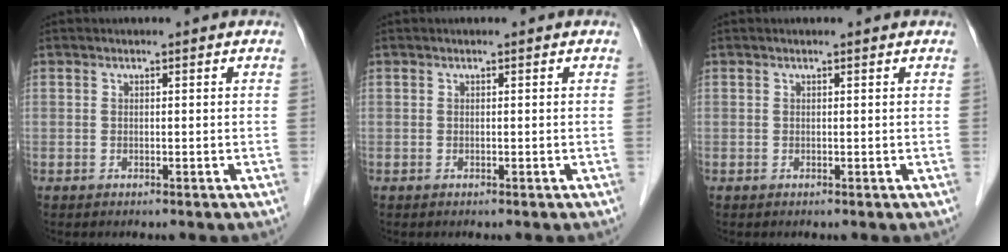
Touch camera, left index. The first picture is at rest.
{"total": 0.0}
{"total": 0.9, "force": [0.8, 0.1, 0.2], "torque": [-0.013, 0.010, 0.007]}